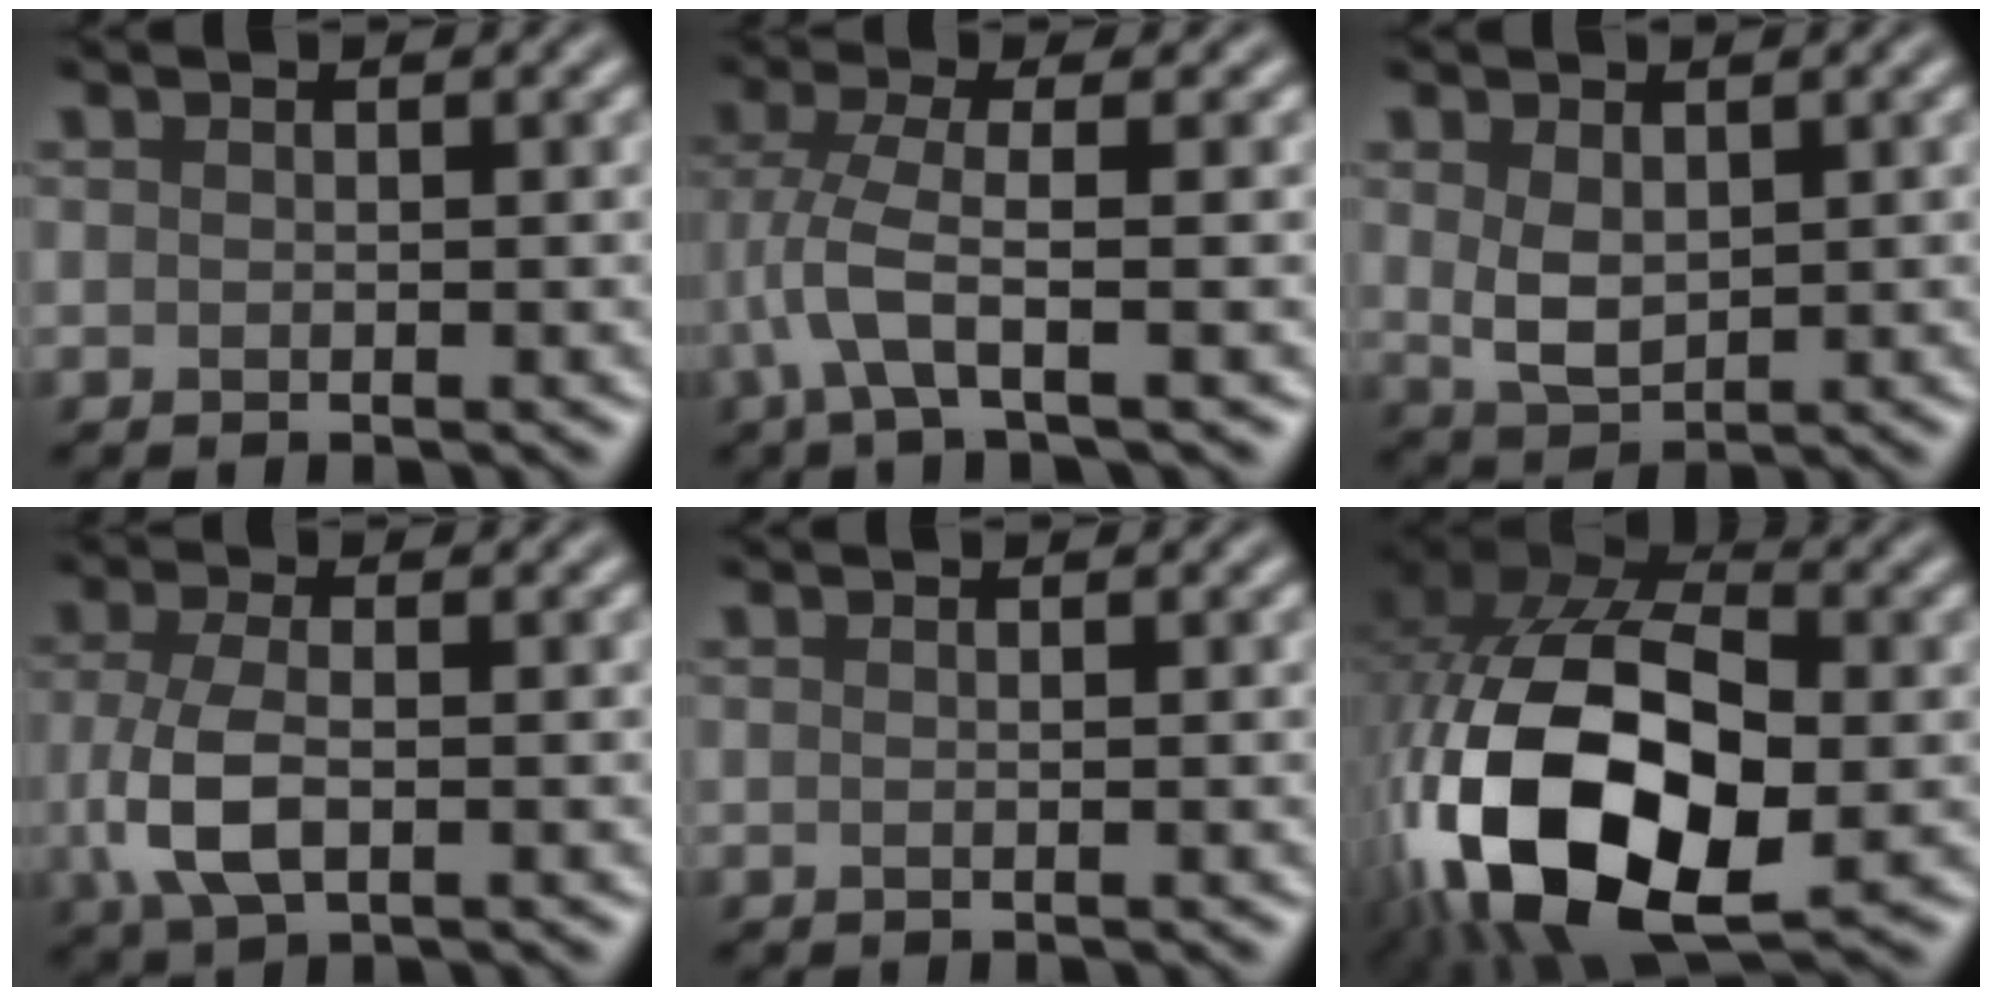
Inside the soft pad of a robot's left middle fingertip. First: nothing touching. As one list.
[{"total": 3.7, "force": [-0.8, 0.6, 3.6], "torque": [-0.088, 0.008, -0.020]}, {"total": 3.3, "force": [0.5, 2.2, 2.3], "torque": [-0.057, 0.000, 0.016]}, {"total": 4.5, "force": [-1.0, 2.2, 3.8], "torque": [-0.089, -0.002, -0.023]}, {"total": 0.0}, {"total": 18.5, "force": [-4.4, 11.0, 14.2], "torque": [-0.308, -0.009, -0.079]}]